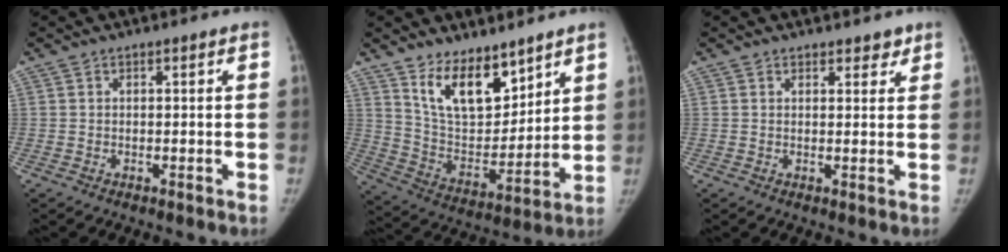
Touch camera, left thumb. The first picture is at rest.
{"total": 14.5, "force": [9.9, 7.1, 7.9], "torque": [-0.088, -0.073, 0.194]}
{"total": 2.4, "force": [1.9, 1.3, 0.6], "torque": [0.015, -0.009, 0.020]}